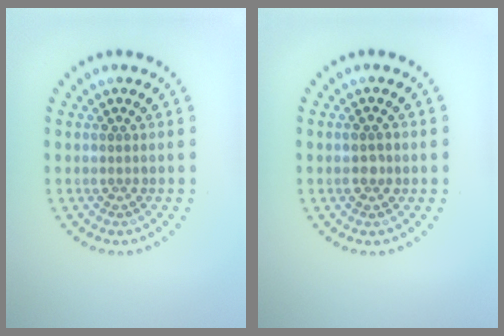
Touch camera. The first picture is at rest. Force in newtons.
{"total": 1.5, "press": 1.5, "slide": 0.1}